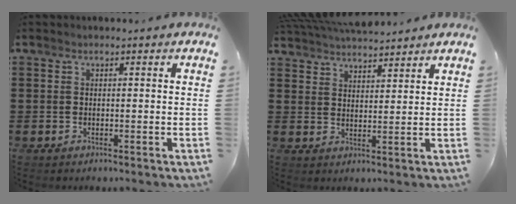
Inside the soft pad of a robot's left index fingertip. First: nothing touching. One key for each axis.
{"total": 4.6, "fx": 4.6, "fy": 0.3, "fz": 0.1, "tx": -0.019, "ty": -0.017, "tz": 0.085}